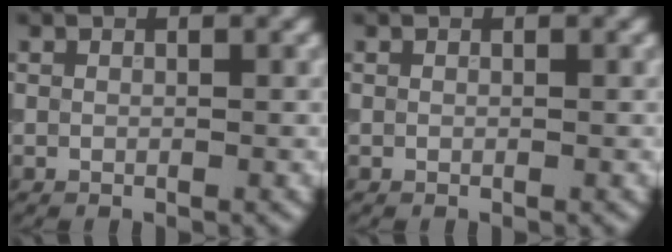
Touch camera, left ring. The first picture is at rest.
{"total": 0.0}